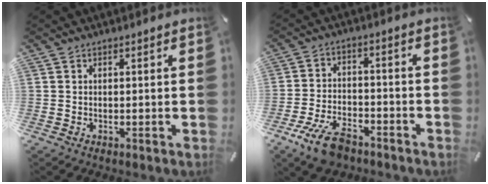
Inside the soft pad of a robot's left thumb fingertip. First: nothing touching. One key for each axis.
{"total": 10.5, "fx": -6.7, "fy": 5.2, "fz": 6.0, "tx": -0.127, "ty": 0.031, "tz": -0.126}